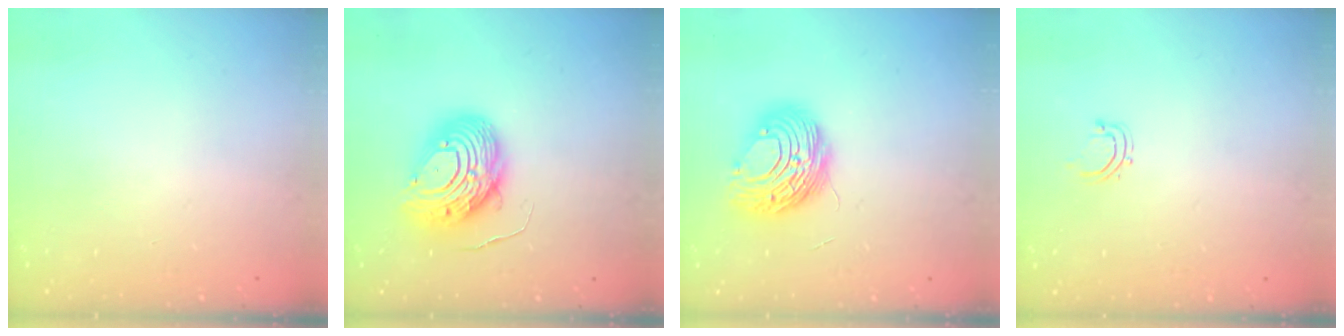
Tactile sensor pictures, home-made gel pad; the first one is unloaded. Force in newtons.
{"total": 12.1, "press": 12.1, "slide": 1.4}
{"total": 10.6, "press": 10.5, "slide": 1.5}
{"total": 2.8, "press": 2.8, "slide": 0.5}